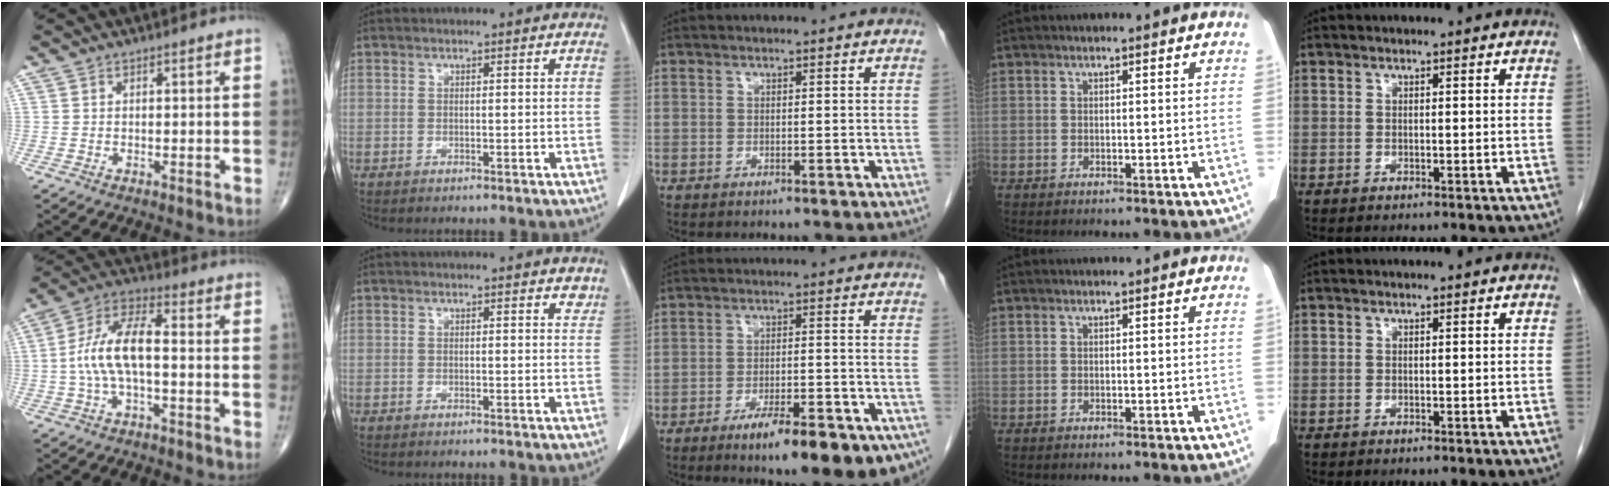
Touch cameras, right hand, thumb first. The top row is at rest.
{"thumb": {"total": 11.4, "force": [-0.9, 4.7, 10.3], "torque": [-0.214, 0.040, -0.023]}, "index": {"total": 2.0, "force": [1.8, 0.7, 0.6], "torque": [-0.002, -0.006, 0.010]}, "middle": {"total": 14.4, "force": [-9.9, 3.6, 9.9], "torque": [-0.079, 0.009, -0.139]}}